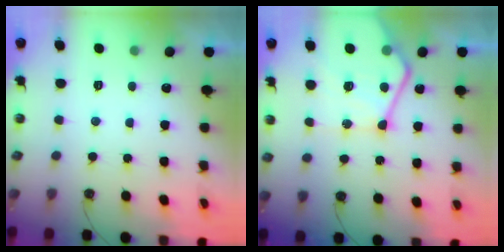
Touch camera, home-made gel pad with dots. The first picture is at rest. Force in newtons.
{"total": 19.6, "press": 19.5, "slide": 1.8}